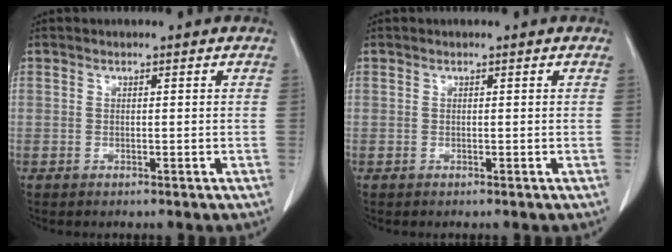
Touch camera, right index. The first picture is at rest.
{"total": 0.0}